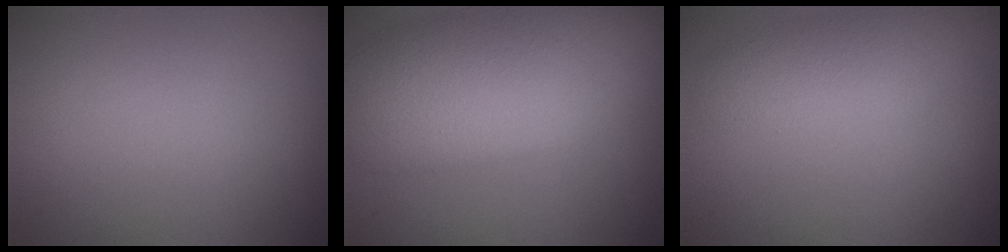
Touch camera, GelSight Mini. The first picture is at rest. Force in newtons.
{"total": 10.2, "press": 10.2, "slide": 0.5}
{"total": 3.0, "press": 3.0, "slide": 0.1}